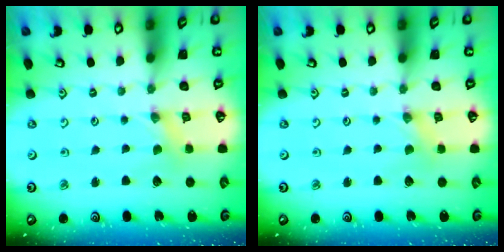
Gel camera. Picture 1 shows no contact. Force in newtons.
{"total": 0.0}